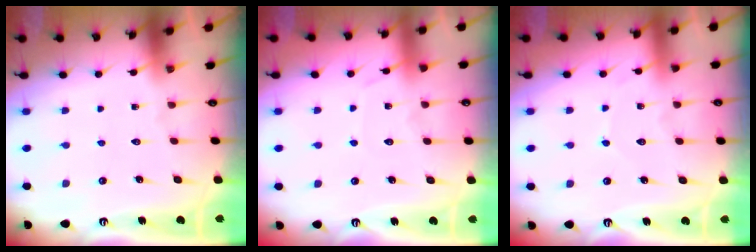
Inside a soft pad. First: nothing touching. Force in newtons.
{"total": 6.4, "press": 6.4, "slide": 0.8}
{"total": 3.3, "press": 3.3, "slide": 0.2}